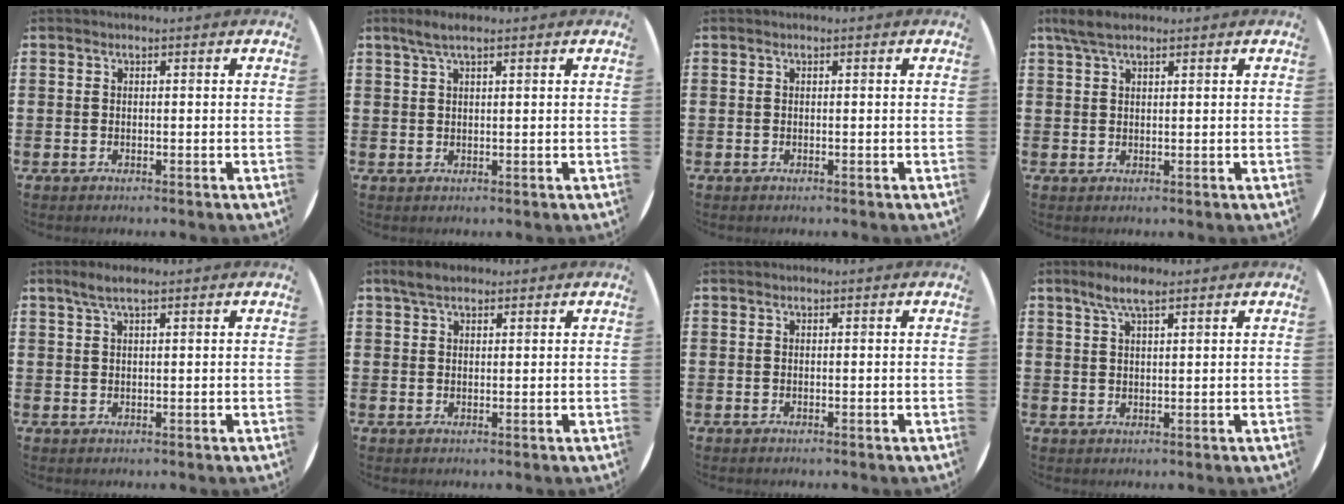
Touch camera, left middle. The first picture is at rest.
{"total": 2.7, "force": [1.9, 0.3, 1.8], "torque": [-0.038, 0.005, 0.033]}
{"total": 0.0}
{"total": 3.1, "force": [2.2, 1.0, 1.9], "torque": [-0.042, 0.005, 0.040]}
{"total": 2.5, "force": [1.8, 0.3, 1.8], "torque": [-0.036, 0.005, 0.030]}
{"total": 2.8, "force": [2.2, 1.2, 1.3], "torque": [-0.022, 0.005, 0.040]}
{"total": 0.0}
{"total": 4.2, "force": [2.9, 1.0, 2.9], "torque": [-0.055, 0.003, 0.049]}